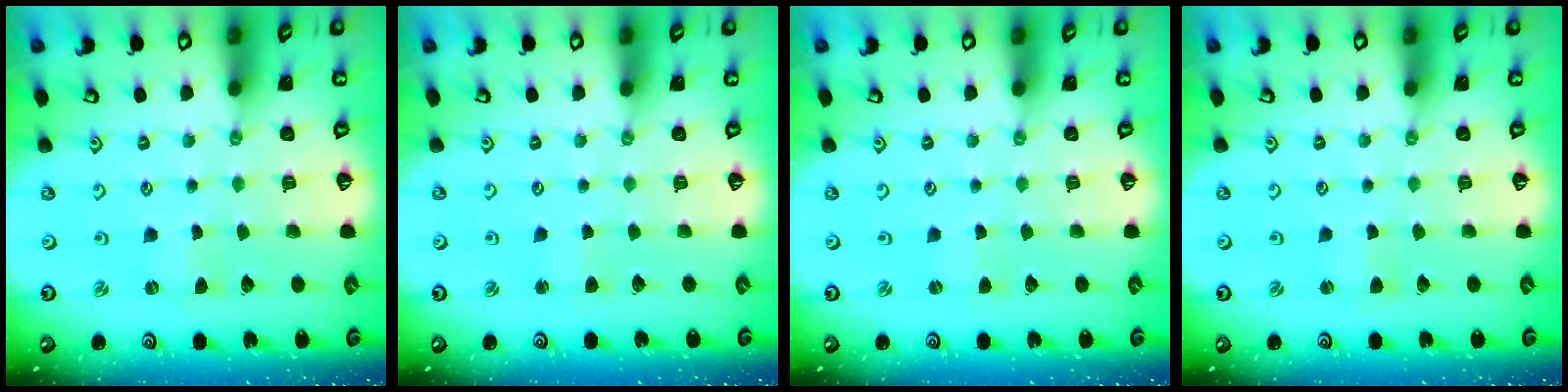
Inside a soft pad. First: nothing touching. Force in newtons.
{"total": 2.1, "press": 2.1, "slide": 0.2}
{"total": 0.0}
{"total": 1.8, "press": 1.8, "slide": 0.3}